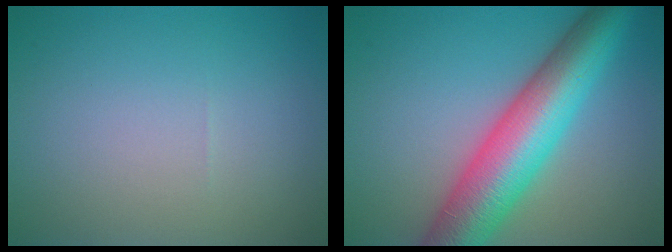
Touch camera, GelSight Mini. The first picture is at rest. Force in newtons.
{"total": 10.1, "press": 10.1, "slide": 0.2}